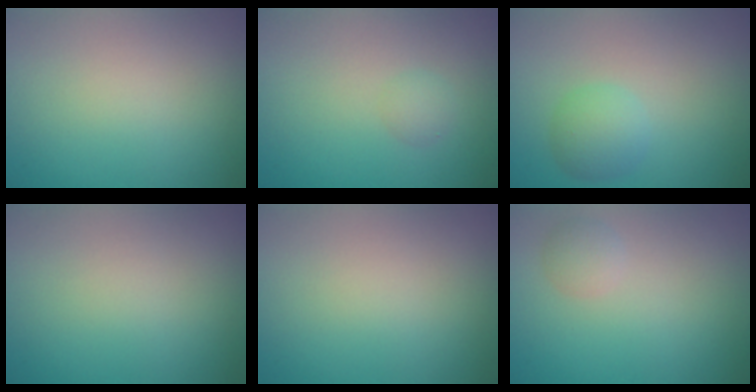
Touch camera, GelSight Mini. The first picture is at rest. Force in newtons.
{"total": 1.1, "press": 1.1, "slide": 0.0}
{"total": 2.5, "press": 2.5, "slide": 0.2}
{"total": 0.0}
{"total": 0.0}
{"total": 1.3, "press": 1.3, "slide": 0.0}